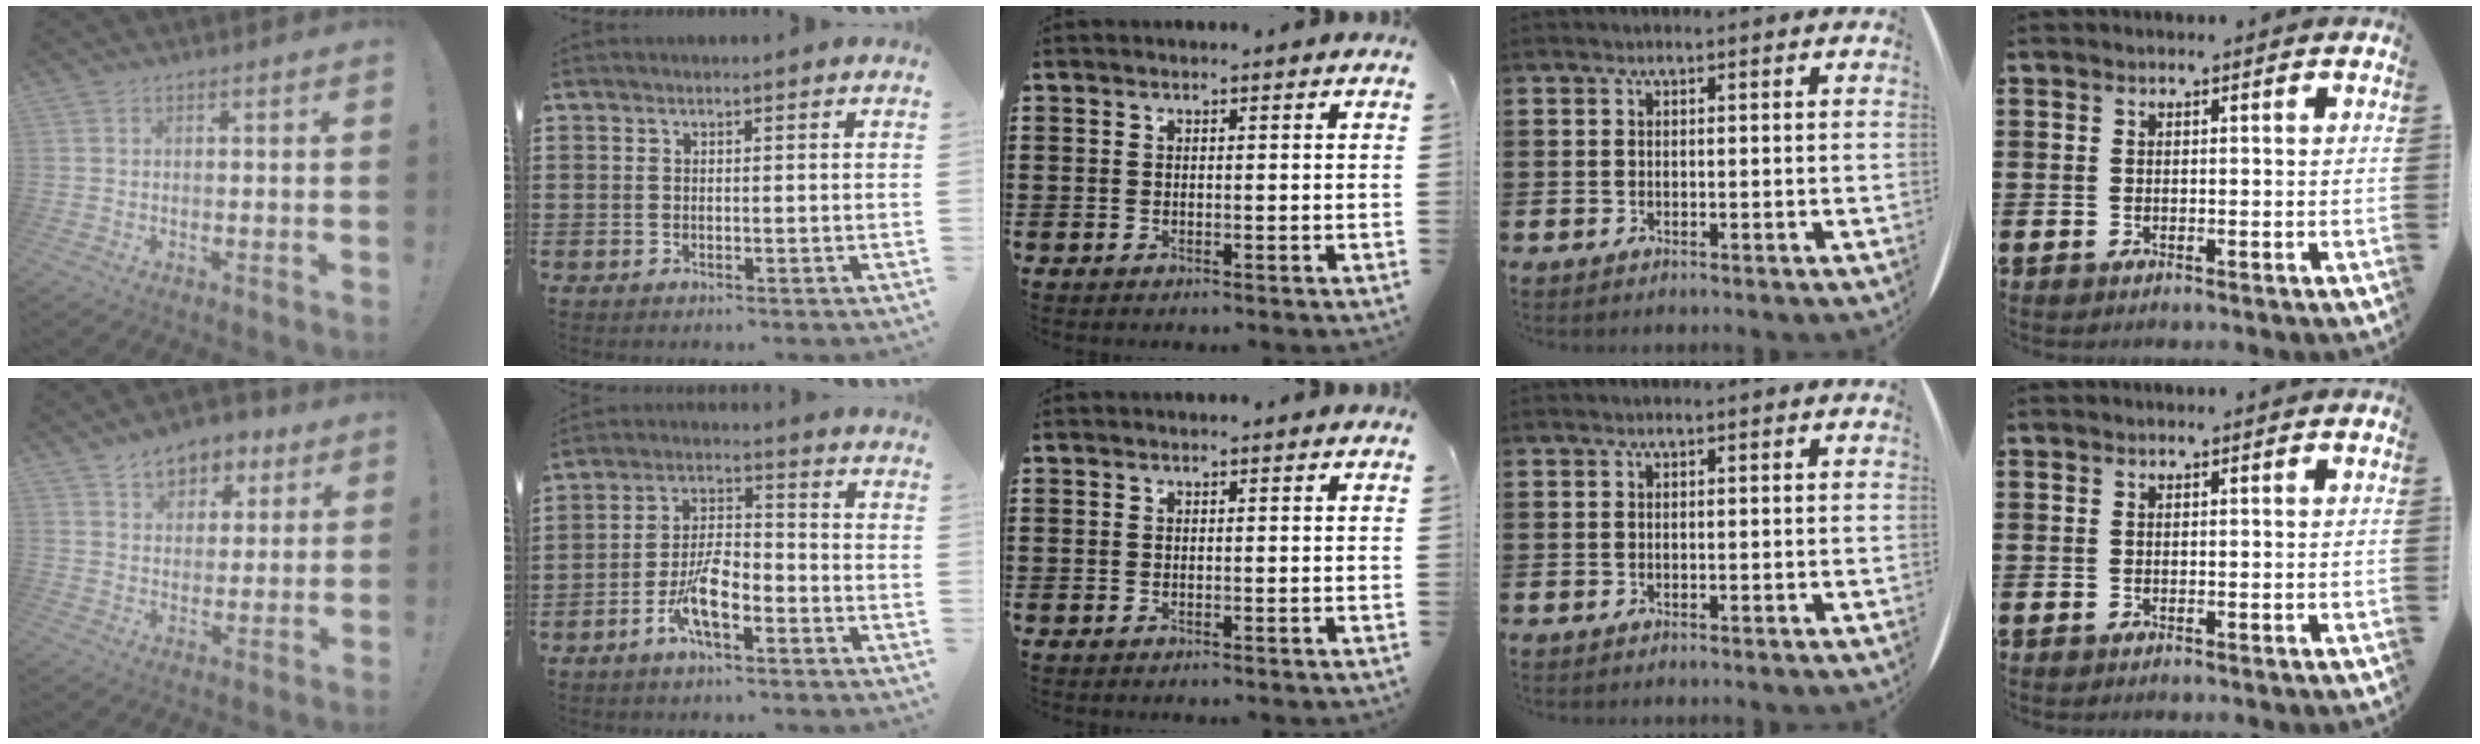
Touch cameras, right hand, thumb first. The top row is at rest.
{"thumb": {"total": 8.2, "force": [5.0, 6.0, 2.6], "torque": [-0.026, -0.032, 0.092]}, "index": {"total": 7.7, "force": [-4.0, 2.5, 6.1], "torque": [-0.137, -0.005, -0.077]}}